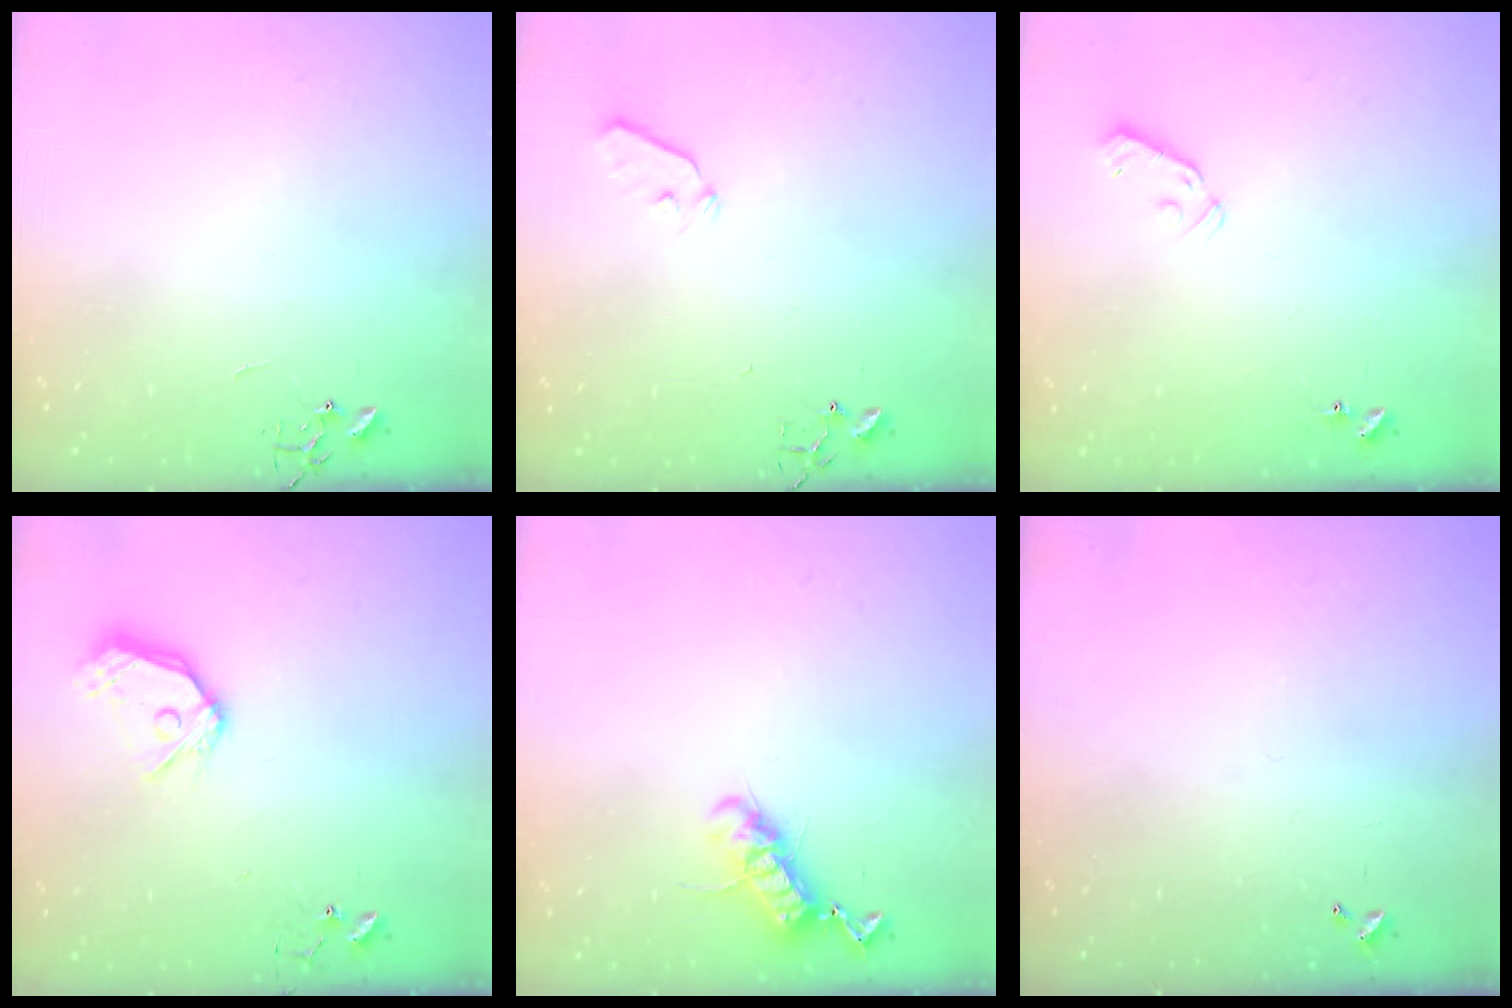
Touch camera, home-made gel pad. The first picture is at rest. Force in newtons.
{"total": 5.0, "press": 5.0, "slide": 0.6}
{"total": 5.3, "press": 5.3, "slide": 0.7}
{"total": 12.1, "press": 12.0, "slide": 1.3}
{"total": 11.7, "press": 11.7, "slide": 0.9}
{"total": 0.0}